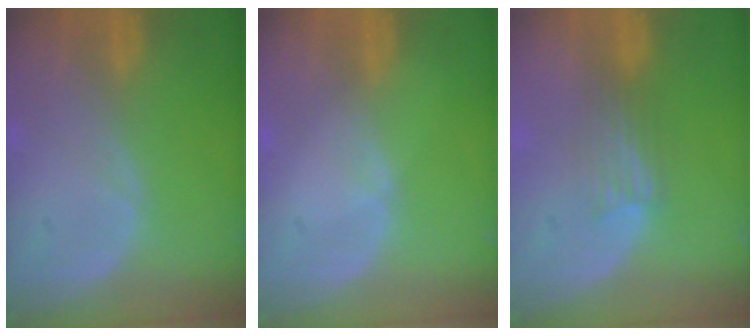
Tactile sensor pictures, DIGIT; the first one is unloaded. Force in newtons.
{"total": 0.6, "press": 0.5, "slide": 0.2}
{"total": 3.2, "press": 2.9, "slide": 1.5}